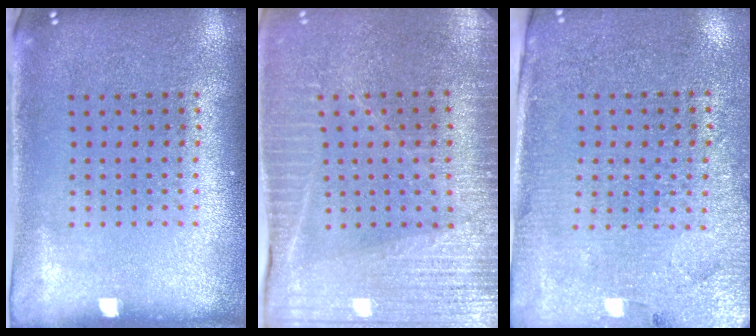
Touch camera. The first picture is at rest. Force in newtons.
{"total": 3.6, "press": 3.4, "slide": 1.1}
{"total": 3.1, "press": 2.9, "slide": 1.1}